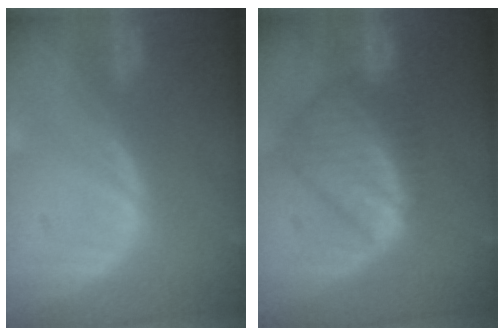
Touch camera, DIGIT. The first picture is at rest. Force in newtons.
{"total": 8.9, "press": 7.6, "slide": 4.5}